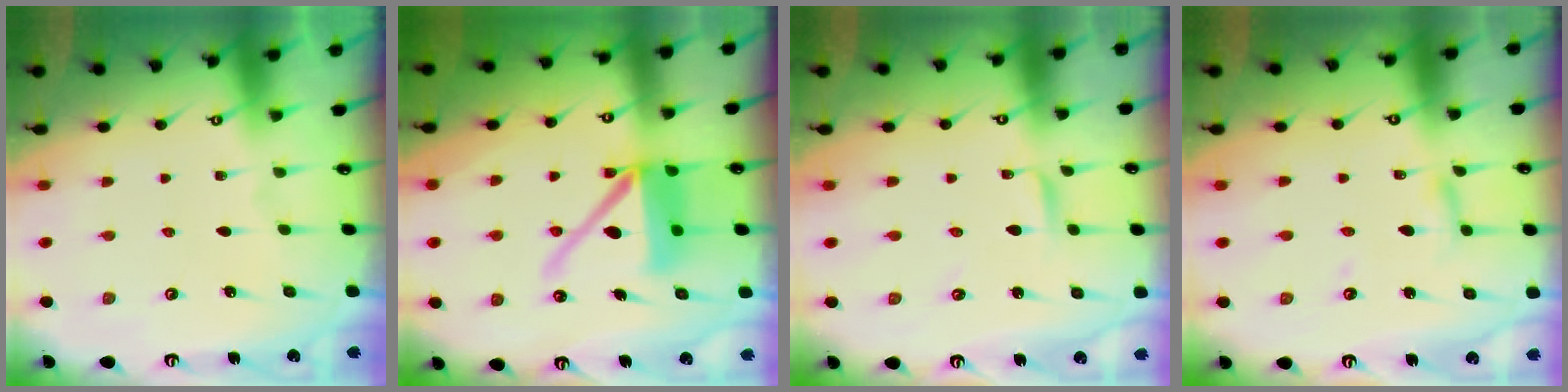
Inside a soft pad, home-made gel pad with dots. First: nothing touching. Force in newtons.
{"total": 12.4, "press": 12.3, "slide": 1.8}
{"total": 1.9, "press": 1.9, "slide": 0.2}
{"total": 3.1, "press": 3.1, "slide": 0.2}